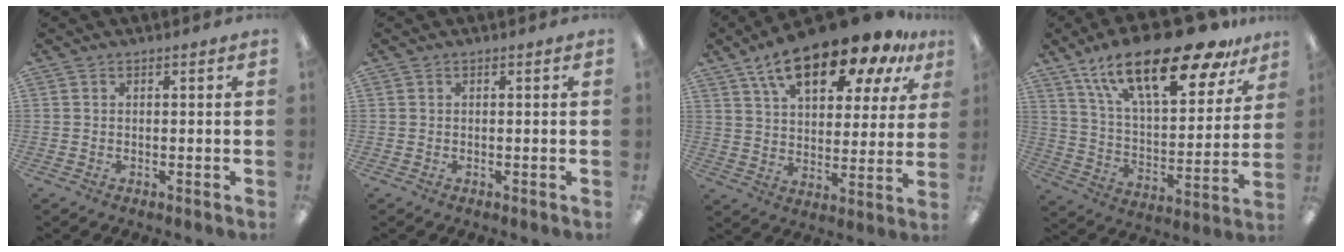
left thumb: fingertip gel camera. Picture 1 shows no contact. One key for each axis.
{"total": 0.0}
{"total": 19.2, "fx": 13.4, "fy": 7.7, "fz": 11.4, "tx": -0.188, "ty": -0.073, "tz": 0.225}
{"total": 25.6, "fx": 17.4, "fy": 9.2, "fz": 16.2, "tx": -0.261, "ty": -0.099, "tz": 0.288}